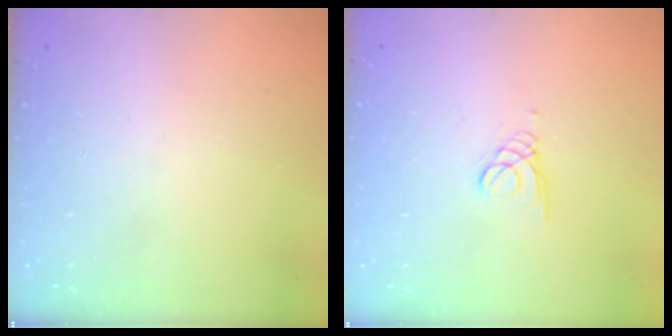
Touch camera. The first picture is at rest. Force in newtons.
{"total": 1.0, "press": 1.0, "slide": 0.1}